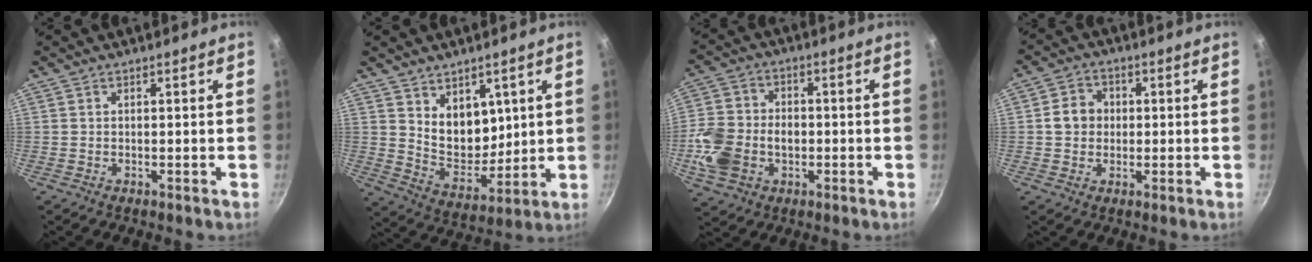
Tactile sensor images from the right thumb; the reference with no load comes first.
{"total": 9.9, "force": [4.0, 6.9, 6.0], "torque": [-0.056, -0.040, 0.089]}
{"total": 12.5, "force": [-2.3, 9.6, 7.6], "torque": [-0.135, 0.018, -0.044]}
{"total": 5.8, "force": [0.2, 5.1, 2.6], "torque": [-0.028, 0.013, -0.003]}